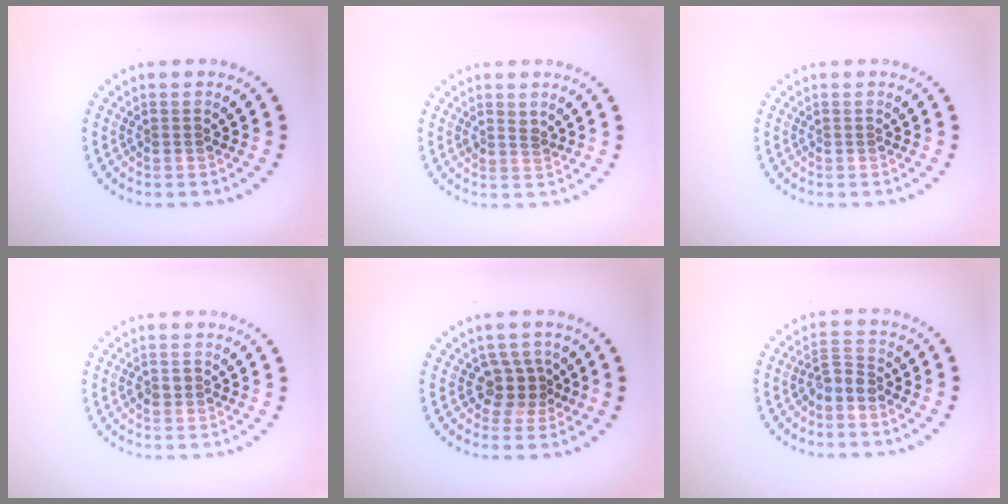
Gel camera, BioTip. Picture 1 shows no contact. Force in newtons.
{"total": 1.0, "press": 0.8, "slide": 0.6}
{"total": 0.0}
{"total": 1.0, "press": 1.0, "slide": 0.2}
{"total": 2.7, "press": 2.1, "slide": 1.7}
{"total": 1.9, "press": 1.5, "slide": 1.2}